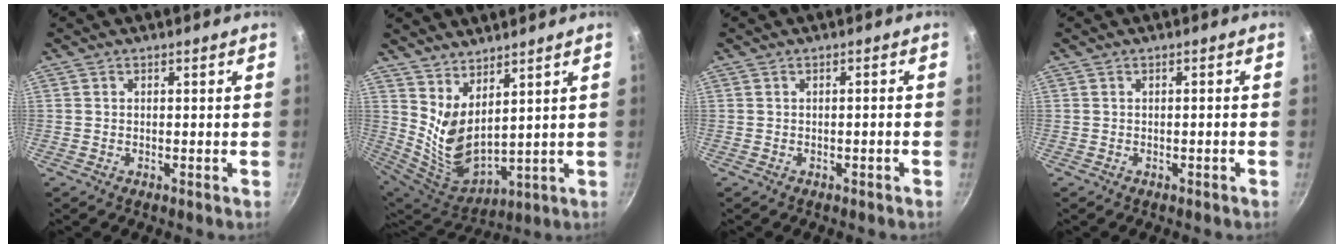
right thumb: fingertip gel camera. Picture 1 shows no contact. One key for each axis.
{"total": 10.5, "fx": 5.8, "fy": 4.4, "fz": 7.6, "tx": -0.129, "ty": -0.066, "tz": 0.126}
{"total": 0.8, "fx": -0.5, "fy": 0.1, "fz": 0.7, "tx": -0.021, "ty": 0.009, "tz": -0.005}
{"total": 0.6, "fx": -0.4, "fy": 0.1, "fz": 0.5, "tx": -0.016, "ty": 0.008, "tz": -0.004}